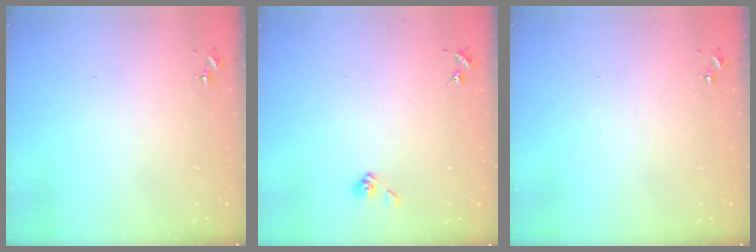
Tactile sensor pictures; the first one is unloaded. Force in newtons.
{"total": 5.4, "press": 5.0, "slide": 2.2}
{"total": 0.0}